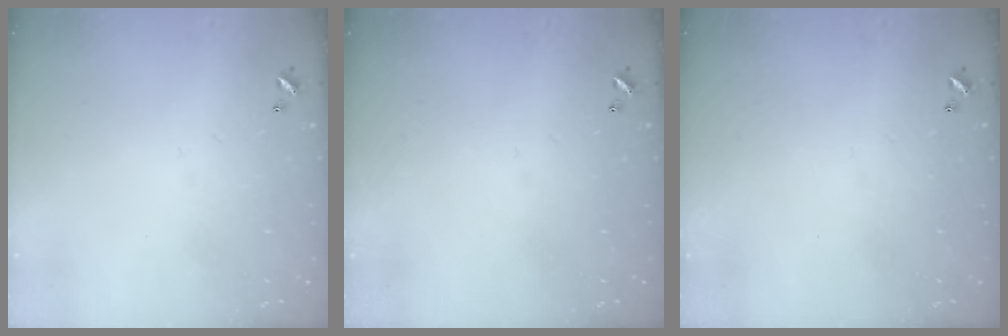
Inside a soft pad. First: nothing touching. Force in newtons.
{"total": 0.0}
{"total": 0.0}